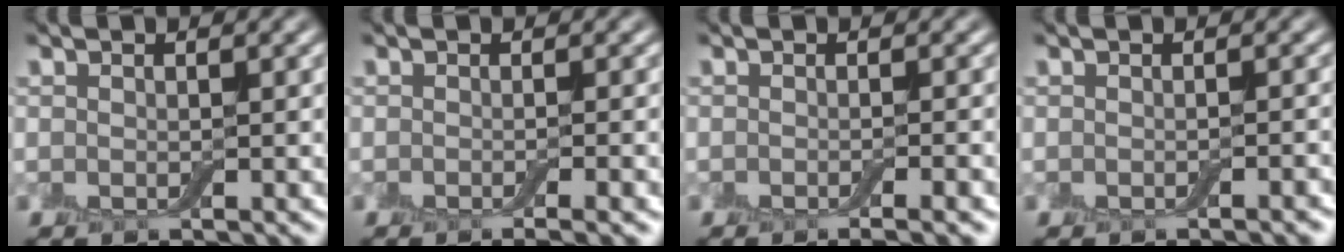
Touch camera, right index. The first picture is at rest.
{"total": 3.0, "force": [-1.3, 0.8, 2.6], "torque": [-0.021, -0.001, -0.018]}
{"total": 3.2, "force": [-1.5, 0.8, 2.7], "torque": [-0.023, 0.000, -0.020]}
{"total": 1.0, "force": [-0.6, 0.2, 0.8], "torque": [-0.006, 0.001, -0.010]}